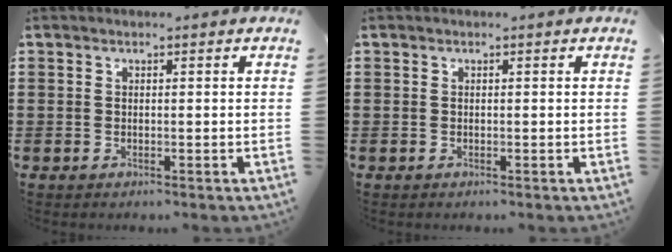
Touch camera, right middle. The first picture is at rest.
{"total": 0.0}